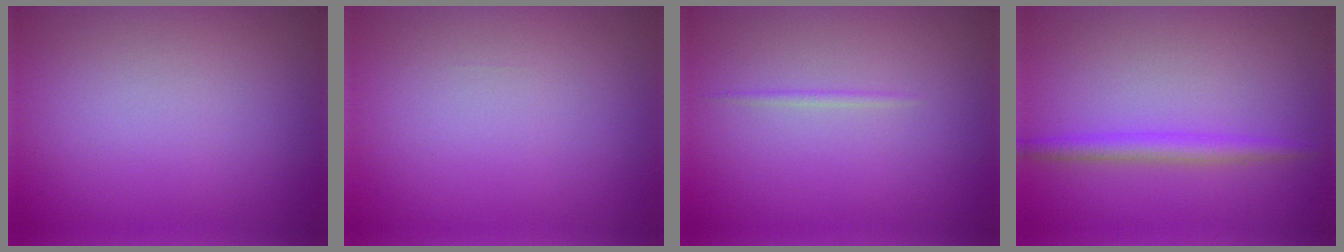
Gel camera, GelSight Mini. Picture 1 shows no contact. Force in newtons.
{"total": 0.0}
{"total": 0.5, "press": 0.5, "slide": 0.0}
{"total": 2.1, "press": 2.1, "slide": 0.2}